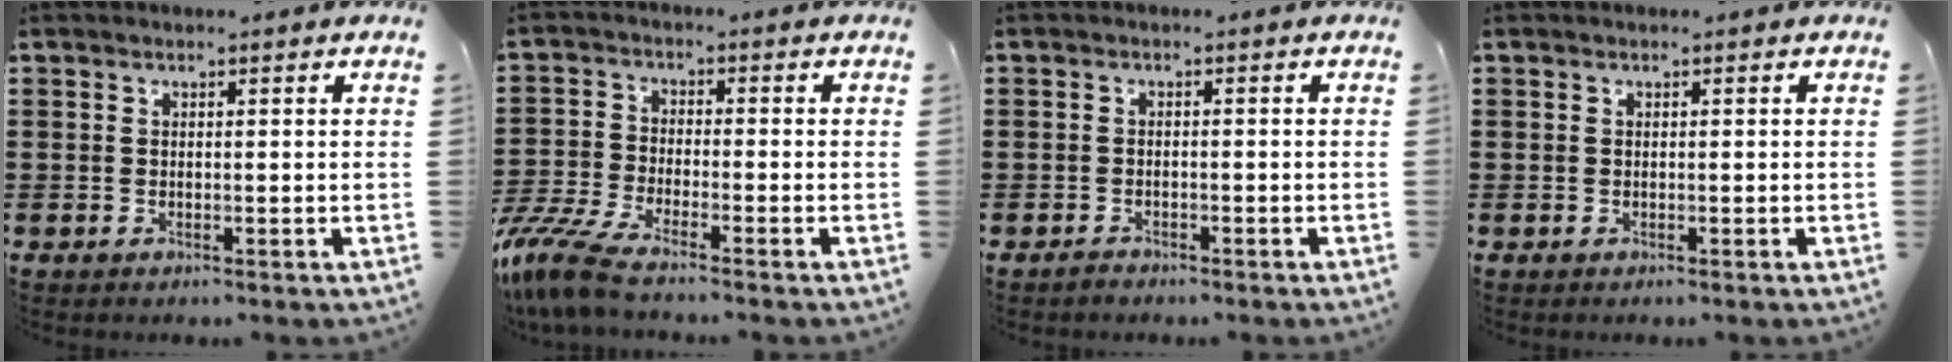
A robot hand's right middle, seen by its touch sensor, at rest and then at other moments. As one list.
[{"total": 7.1, "force": [-6.1, 0.7, 3.5], "torque": [-0.107, -0.016, -0.127]}, {"total": 1.1, "force": [-1.0, 0.4, 0.0], "torque": [-0.003, 0.002, -0.023]}, {"total": 0.0}]